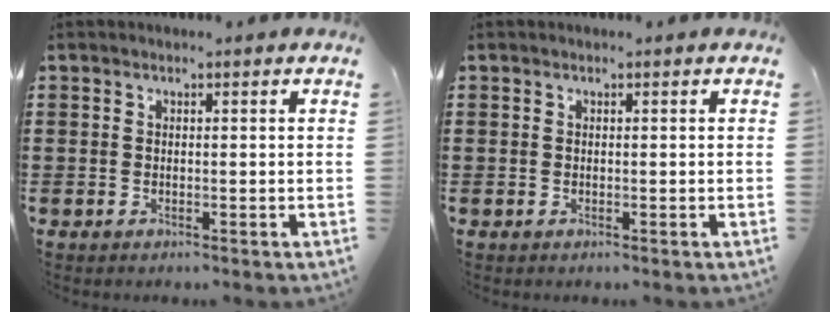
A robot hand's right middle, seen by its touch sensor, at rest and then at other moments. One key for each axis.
{"total": 0.0}